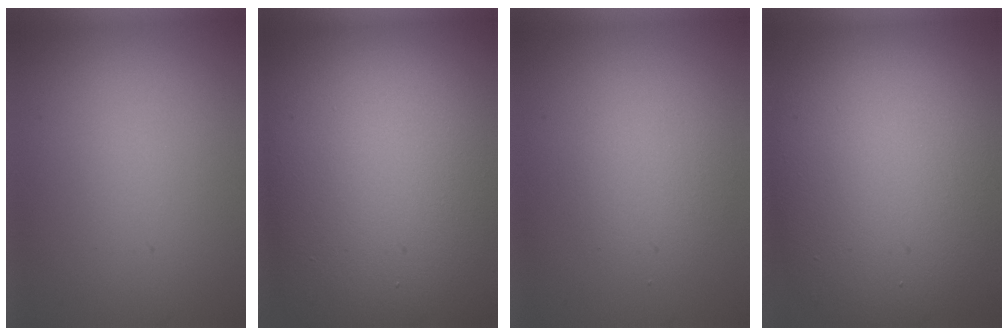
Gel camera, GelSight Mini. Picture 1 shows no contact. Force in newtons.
{"total": 21.1, "press": 21.1, "slide": 0.7}
{"total": 2.3, "press": 2.3, "slide": 0.2}
{"total": 14.6, "press": 14.5, "slide": 0.7}